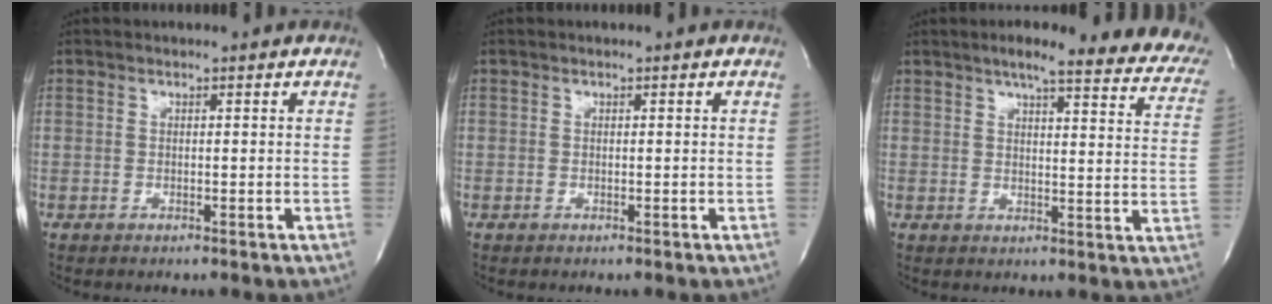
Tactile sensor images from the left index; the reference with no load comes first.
{"total": 0.0}
{"total": 20.4, "force": [17.2, 3.9, 10.3], "torque": [-0.119, -0.016, 0.182]}